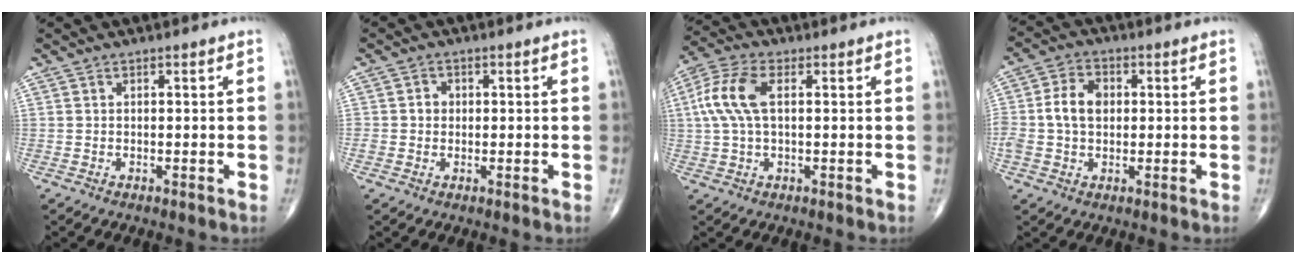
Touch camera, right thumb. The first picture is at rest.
{"total": 2.3, "force": [0.0, 2.1, 0.8], "torque": [0.001, 0.006, -0.002]}
{"total": 9.4, "force": [1.6, 4.7, 8.0], "torque": [-0.190, 0.023, 0.027]}
{"total": 7.7, "force": [0.3, 5.6, 5.3], "torque": [-0.100, 0.018, 0.003]}